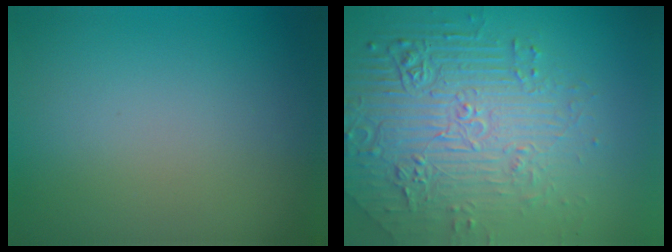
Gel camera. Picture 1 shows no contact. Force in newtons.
{"total": 8.1, "press": 5.7, "slide": 5.7}